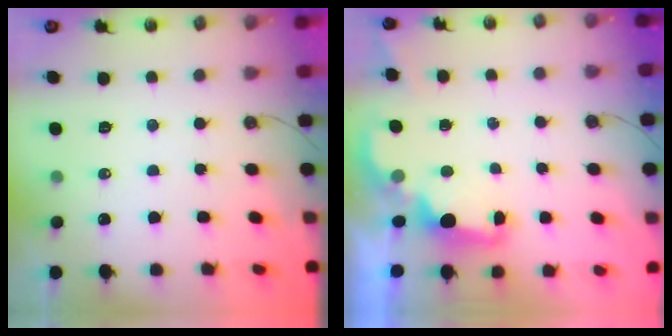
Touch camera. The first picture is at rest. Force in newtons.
{"total": 2.0, "press": 1.9, "slide": 0.8}